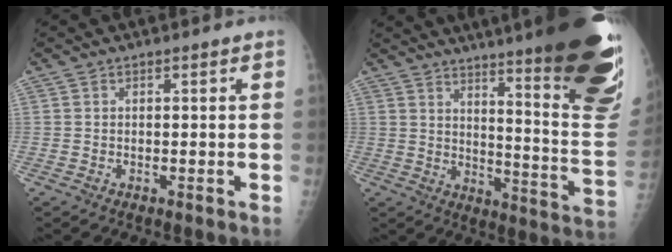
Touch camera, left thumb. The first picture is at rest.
{"total": 30.1, "force": [19.6, 4.2, 22.5], "torque": [-0.215, -0.111, 0.259]}